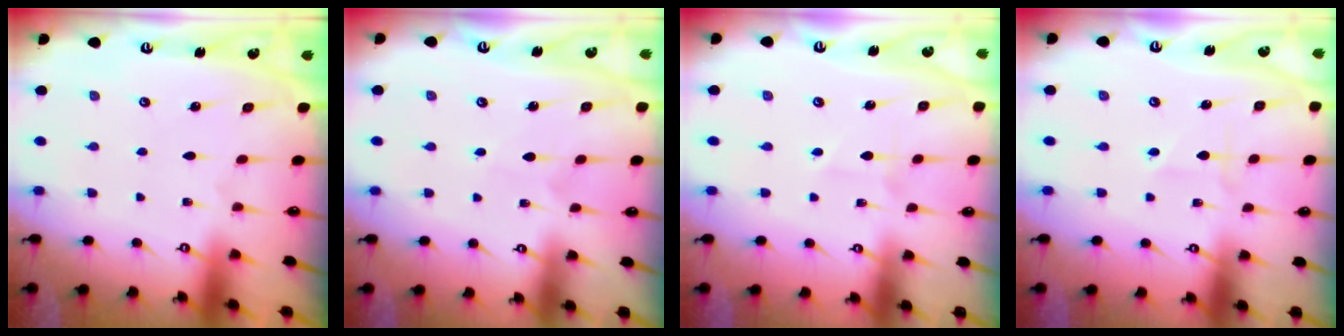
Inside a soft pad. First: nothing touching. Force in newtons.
{"total": 2.6, "press": 2.6, "slide": 0.2}
{"total": 2.3, "press": 2.3, "slide": 0.3}
{"total": 1.8, "press": 1.8, "slide": 0.2}